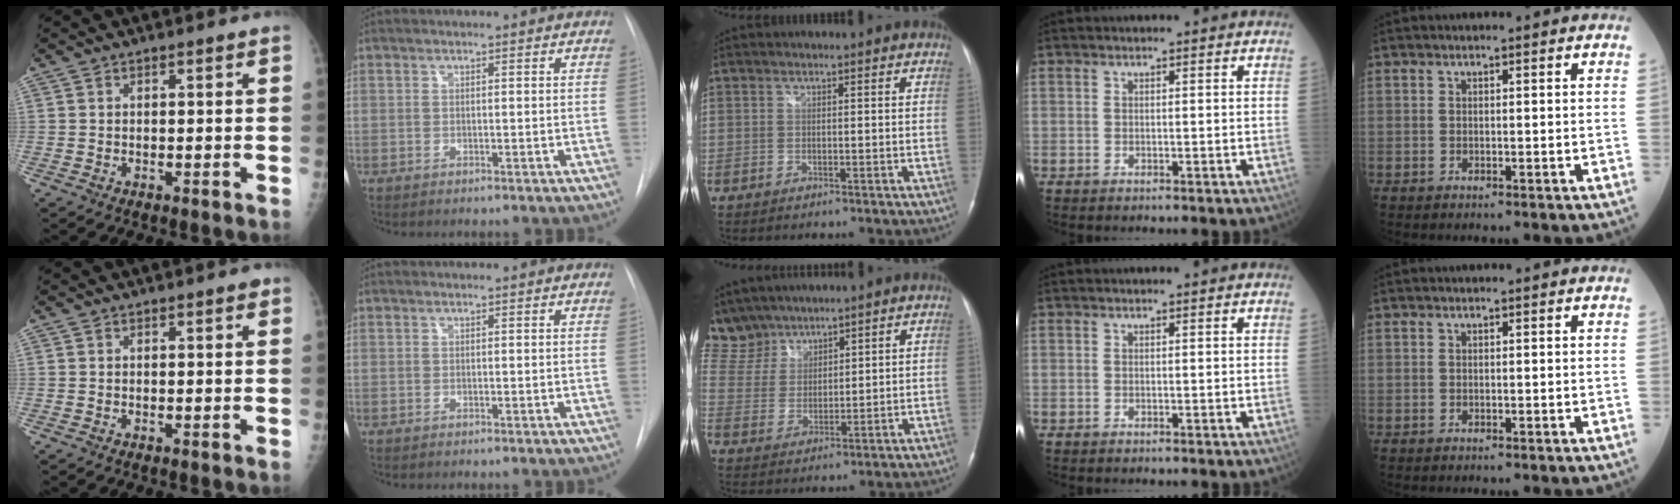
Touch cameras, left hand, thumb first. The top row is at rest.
{"thumb": {"total": 0.5, "force": [0.3, 0.2, 0.4], "torque": [-0.005, 0.000, 0.000]}, "middle": {"total": 9.6, "force": [8.4, 4.8, 0.6], "torque": [-0.026, 0.016, 0.181]}}